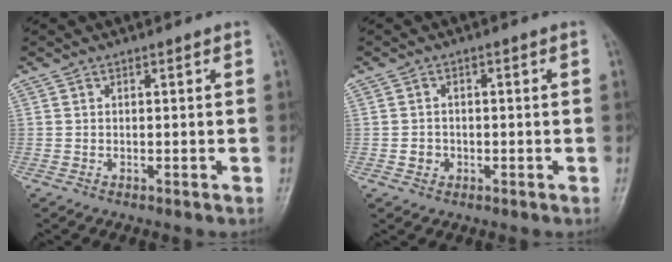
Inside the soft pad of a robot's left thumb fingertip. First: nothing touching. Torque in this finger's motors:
{"motor_torque": [-0.01, -0.02, 0.04, -0.01, 0.00]}